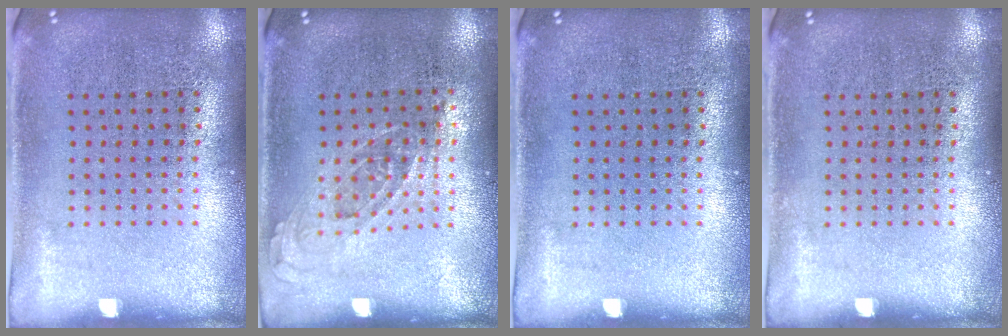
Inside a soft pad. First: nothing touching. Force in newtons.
{"total": 0.8, "press": 0.7, "slide": 0.3}
{"total": 0.0}
{"total": 0.0}